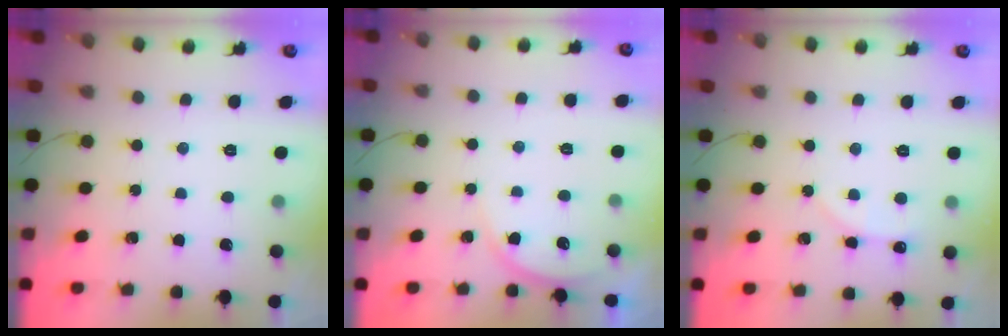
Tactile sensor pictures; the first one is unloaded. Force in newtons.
{"total": 4.6, "press": 4.2, "slide": 1.8}
{"total": 2.7, "press": 2.7, "slide": 0.4}